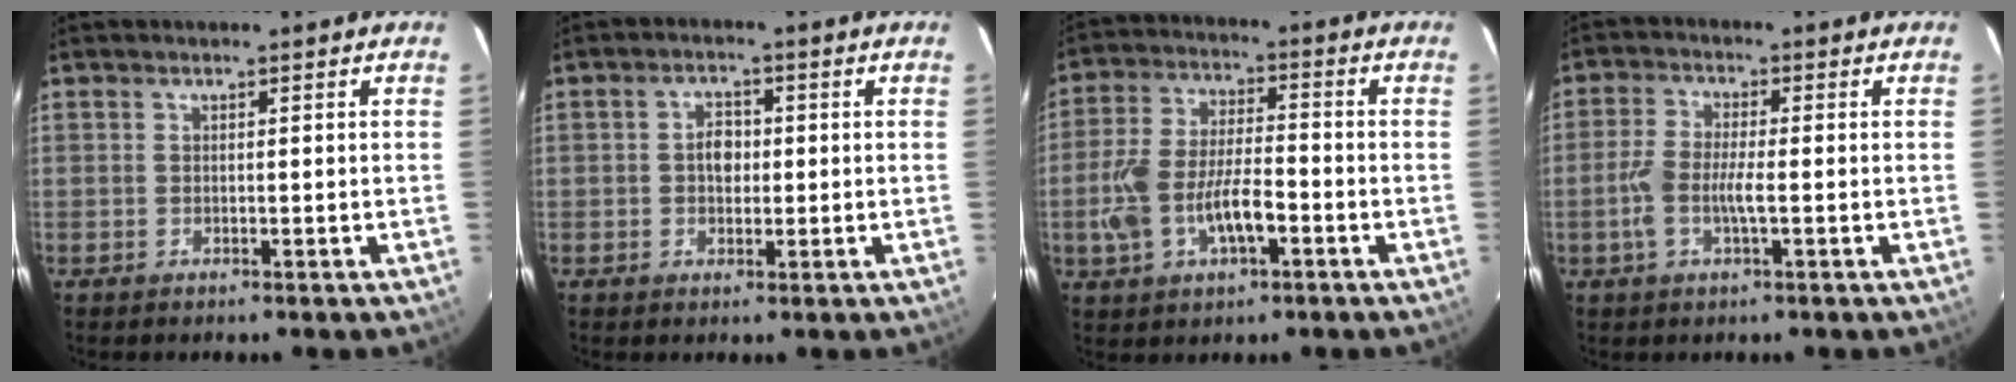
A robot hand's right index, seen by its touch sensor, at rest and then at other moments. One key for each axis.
{"total": 3.5, "fx": 0.0, "fy": 2.7, "fz": 2.2, "tx": -0.037, "ty": 0.010, "tz": 0.001}
{"total": 11.7, "fx": -4.0, "fy": 5.3, "fz": 9.6, "tx": -0.208, "ty": 0.003, "tz": -0.067}
{"total": 5.6, "fx": -1.5, "fy": 1.7, "fz": 5.2, "tx": -0.115, "ty": 0.003, "tz": -0.030}